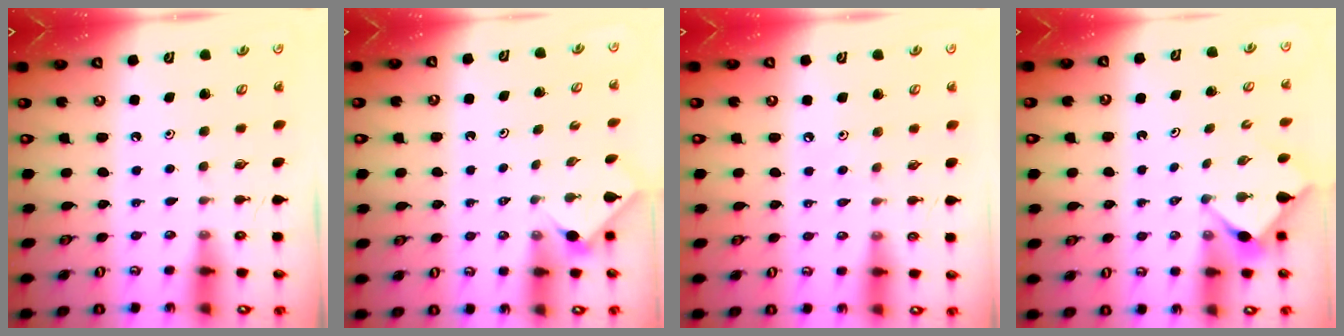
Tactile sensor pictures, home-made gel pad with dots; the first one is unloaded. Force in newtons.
{"total": 1.9, "press": 1.8, "slide": 0.4}
{"total": 2.9, "press": 2.9, "slide": 0.4}
{"total": 2.9, "press": 2.9, "slide": 0.3}